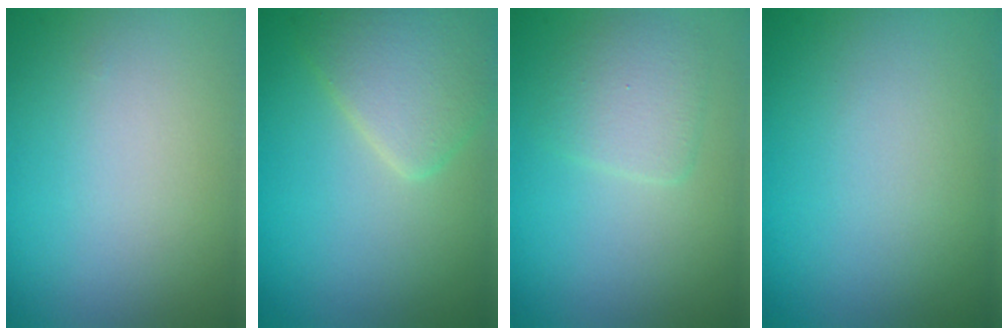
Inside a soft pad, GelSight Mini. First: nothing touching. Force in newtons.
{"total": 3.8, "press": 3.8, "slide": 0.2}
{"total": 2.3, "press": 2.3, "slide": 0.1}
{"total": 0.0}